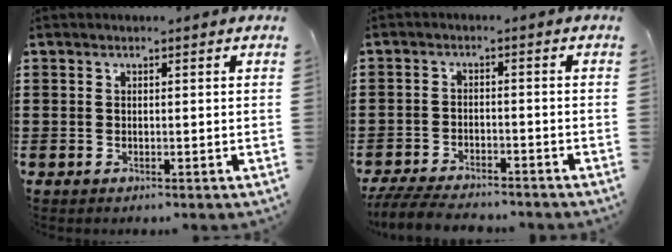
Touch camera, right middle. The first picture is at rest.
{"total": 5.1, "force": [-4.9, 0.9, 1.1], "torque": [-0.027, 0.004, -0.101]}